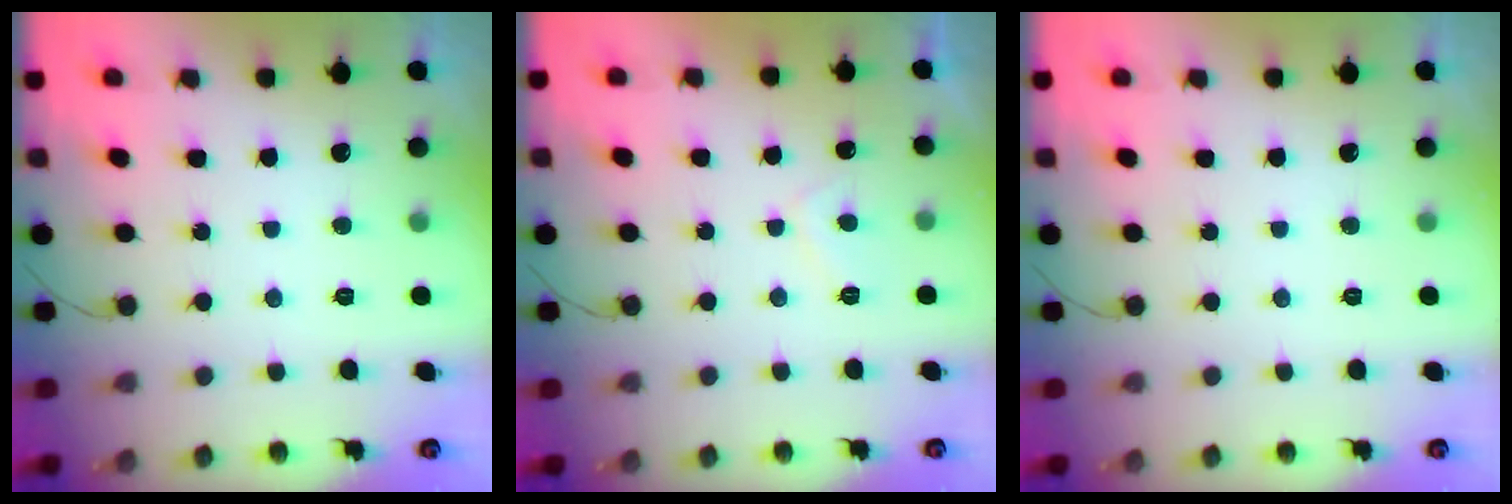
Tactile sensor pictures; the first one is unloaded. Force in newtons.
{"total": 2.8, "press": 2.7, "slide": 0.9}
{"total": 0.0}